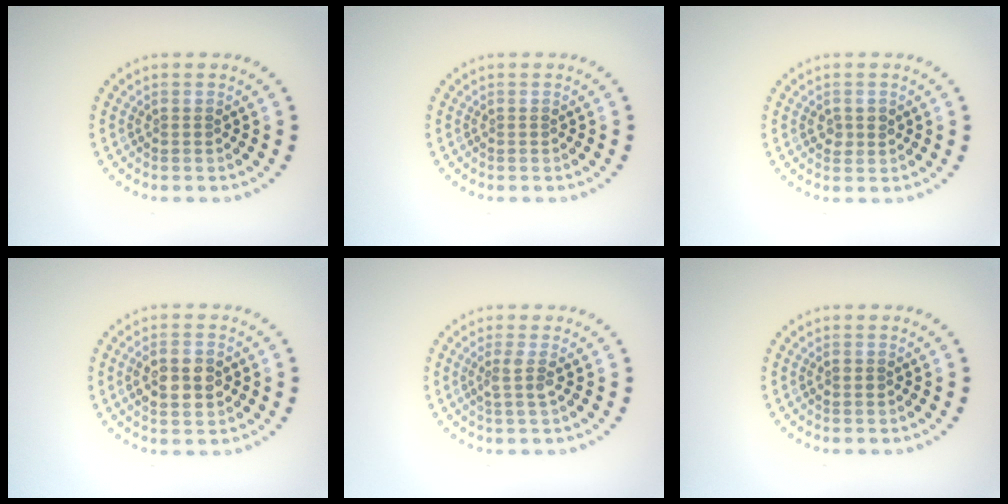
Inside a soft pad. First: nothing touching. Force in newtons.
{"total": 0.0}
{"total": 1.5, "press": 1.5, "slide": 0.2}
{"total": 3.4, "press": 3.4, "slide": 0.2}
{"total": 1.6, "press": 1.2, "slide": 1.0}
{"total": 0.8, "press": 0.8, "slide": 0.0}